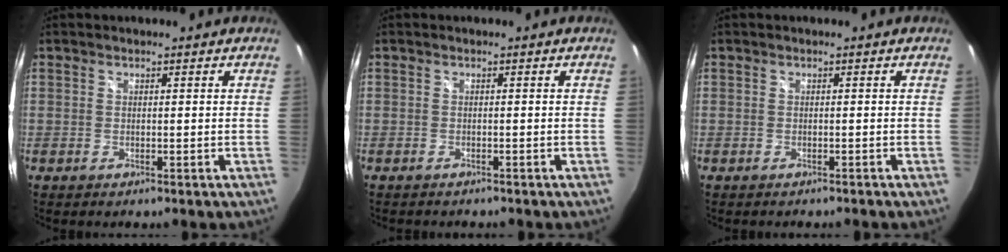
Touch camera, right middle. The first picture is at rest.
{"total": 1.7, "force": [-1.6, 0.4, 0.3], "torque": [-0.010, -0.008, -0.022]}
{"total": 1.1, "force": [-1.0, 0.3, 0.2], "torque": [-0.006, -0.005, -0.013]}